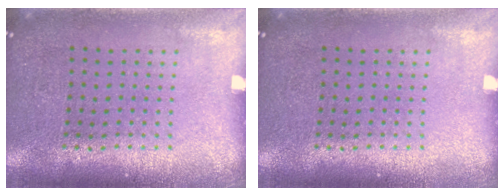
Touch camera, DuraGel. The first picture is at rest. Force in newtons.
{"total": 0.0}